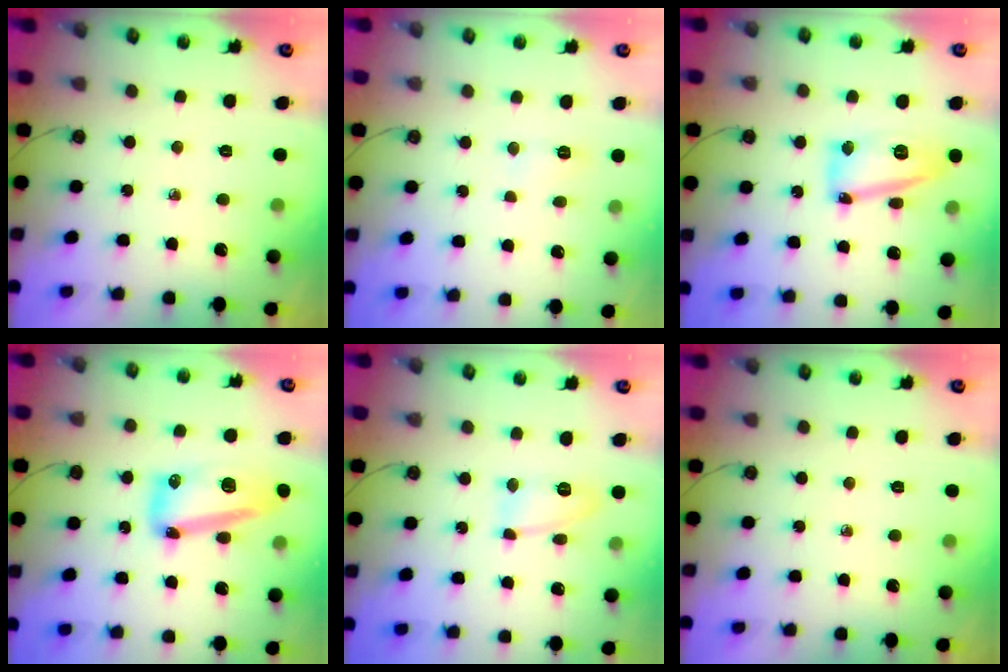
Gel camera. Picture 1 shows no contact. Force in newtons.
{"total": 6.9, "press": 6.9, "slide": 0.6}
{"total": 14.1, "press": 14.1, "slide": 1.1}
{"total": 13.7, "press": 13.7, "slide": 1.2}
{"total": 9.8, "press": 9.8, "slide": 0.9}
{"total": 0.0}